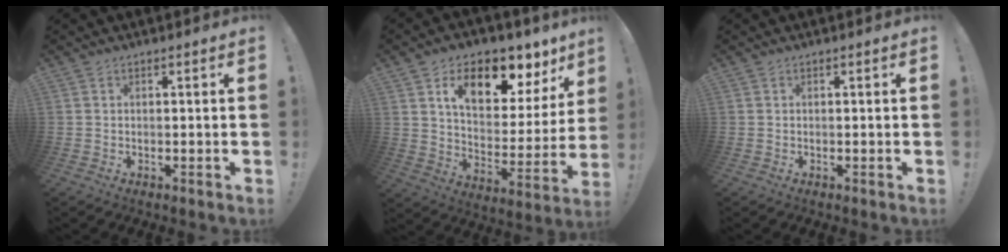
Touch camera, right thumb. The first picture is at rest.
{"total": 16.0, "force": [9.4, 8.0, 10.2], "torque": [-0.151, -0.059, 0.157]}
{"total": 0.0}